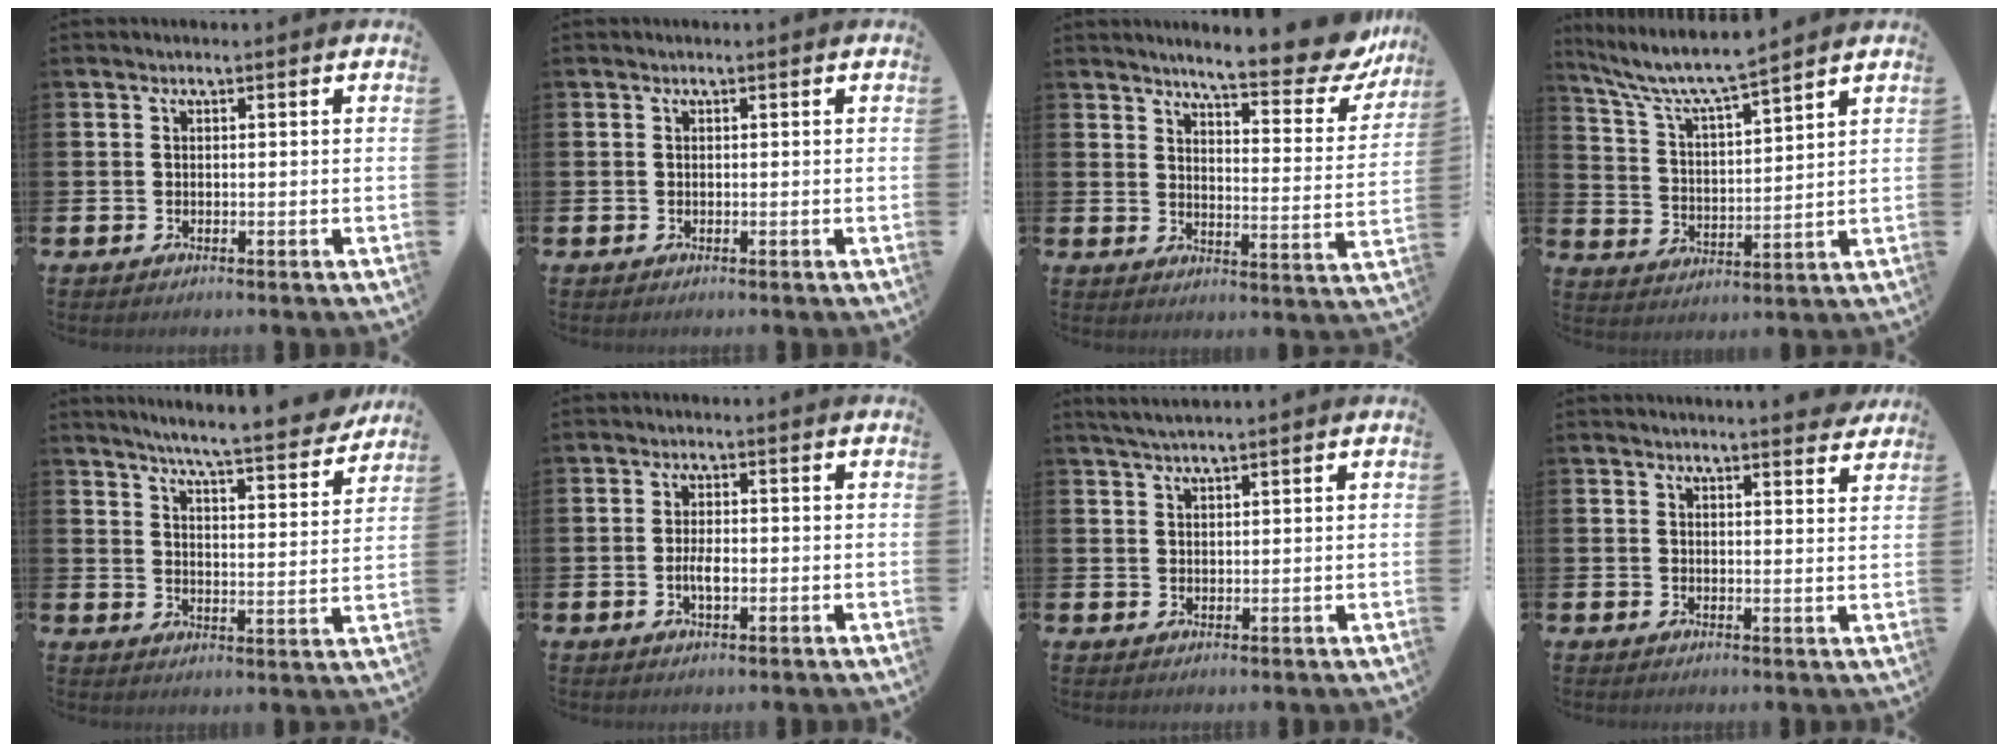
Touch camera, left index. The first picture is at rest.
{"total": 0.0}
{"total": 8.9, "force": [7.9, 1.4, 3.9], "torque": [-0.069, -0.060, 0.131]}
{"total": 7.5, "force": [6.9, 0.6, 2.9], "torque": [-0.090, -0.042, 0.118]}
{"total": 6.6, "force": [6.2, -0.2, 2.2], "torque": [-0.053, -0.050, 0.103]}
{"total": 2.6, "force": [-0.5, 1.1, 2.3], "torque": [-0.032, -0.002, -0.014]}
{"total": 2.5, "force": [2.3, 0.1, 0.8], "torque": [-0.026, 0.001, 0.044]}
{"total": 3.1, "force": [3.1, -0.2, 0.1], "torque": [0.002, -0.021, 0.055]}